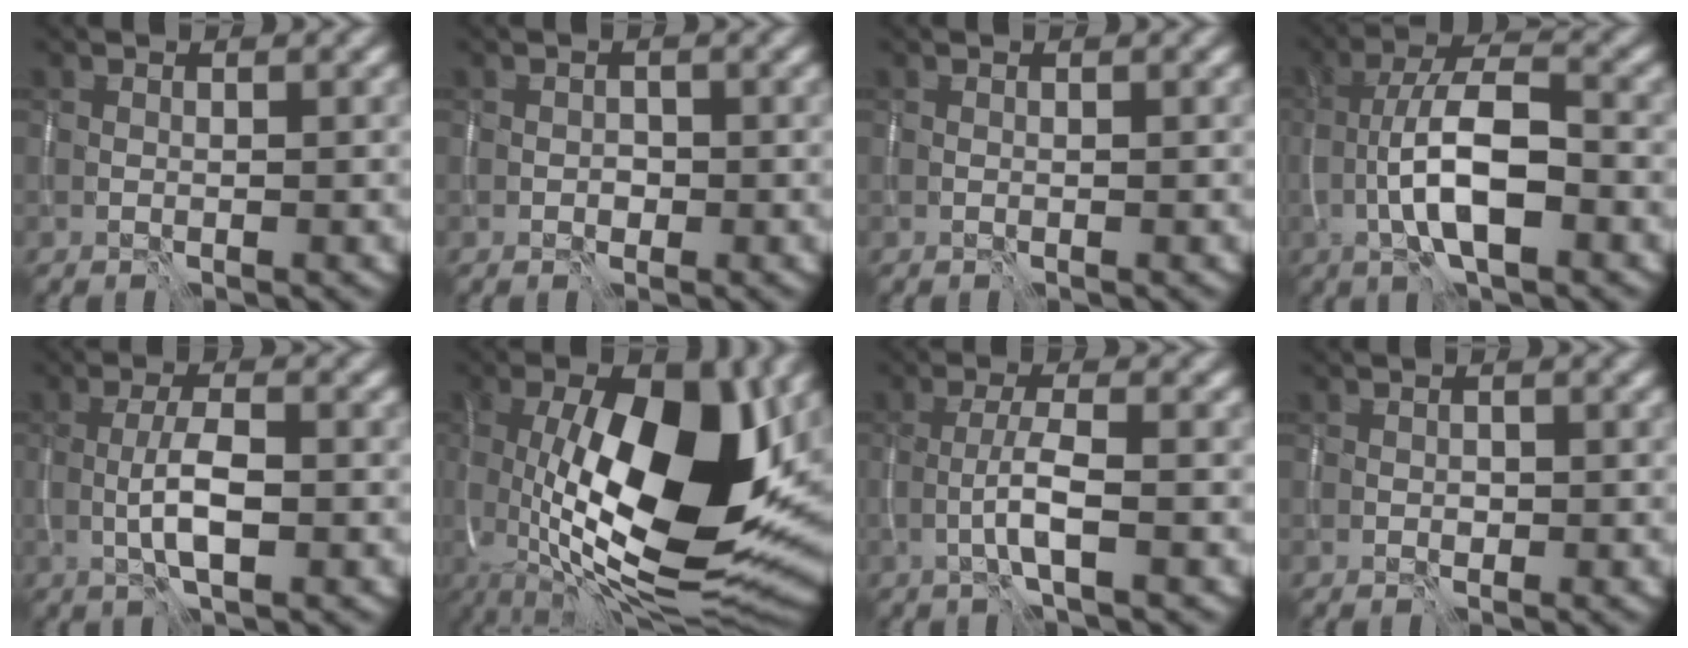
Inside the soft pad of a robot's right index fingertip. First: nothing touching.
{"total": 1.1, "force": [-0.5, 0.9, 0.5], "torque": [-0.007, -0.001, -0.007]}
{"total": 0.0}
{"total": 7.1, "force": [-2.3, 2.4, 6.2], "torque": [-0.107, 0.014, -0.046]}
{"total": 3.5, "force": [-0.9, 0.9, 3.2], "torque": [-0.063, 0.000, -0.018]}
{"total": 16.6, "force": [0.4, 7.1, 15.0], "torque": [-0.238, -0.007, 0.008]}
{"total": 2.7, "force": [-1.0, 0.2, 2.5], "torque": [-0.049, 0.001, -0.022]}
{"total": 0.7, "force": [-0.3, 0.6, 0.3], "torque": [-0.005, -0.001, -0.002]}